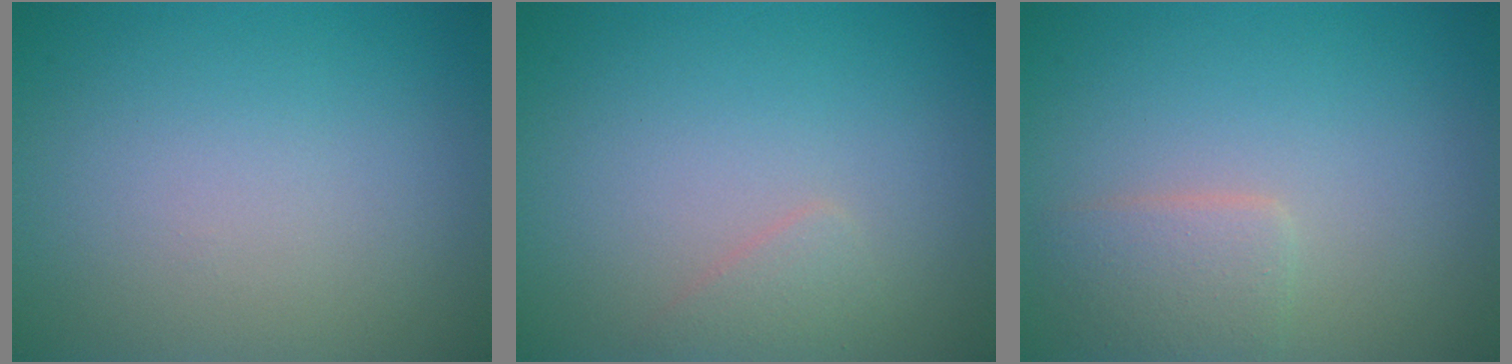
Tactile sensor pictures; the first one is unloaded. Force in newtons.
{"total": 1.1, "press": 1.1, "slide": 0.1}
{"total": 2.3, "press": 2.3, "slide": 0.1}